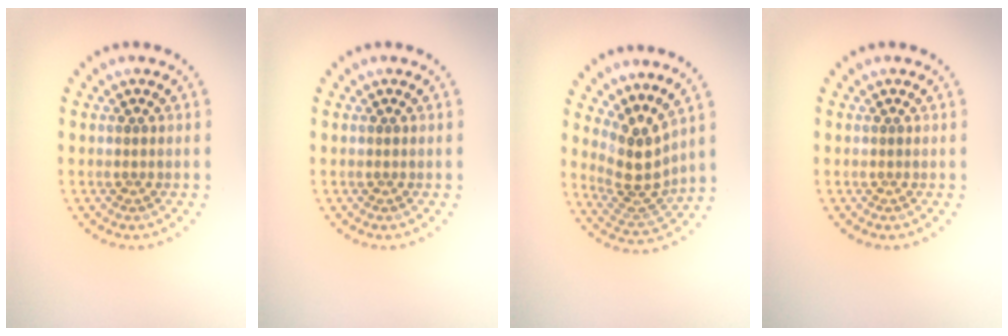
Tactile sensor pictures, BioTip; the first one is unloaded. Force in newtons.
{"total": 0.0}
{"total": 3.7, "press": 2.9, "slide": 2.3}
{"total": 0.0}